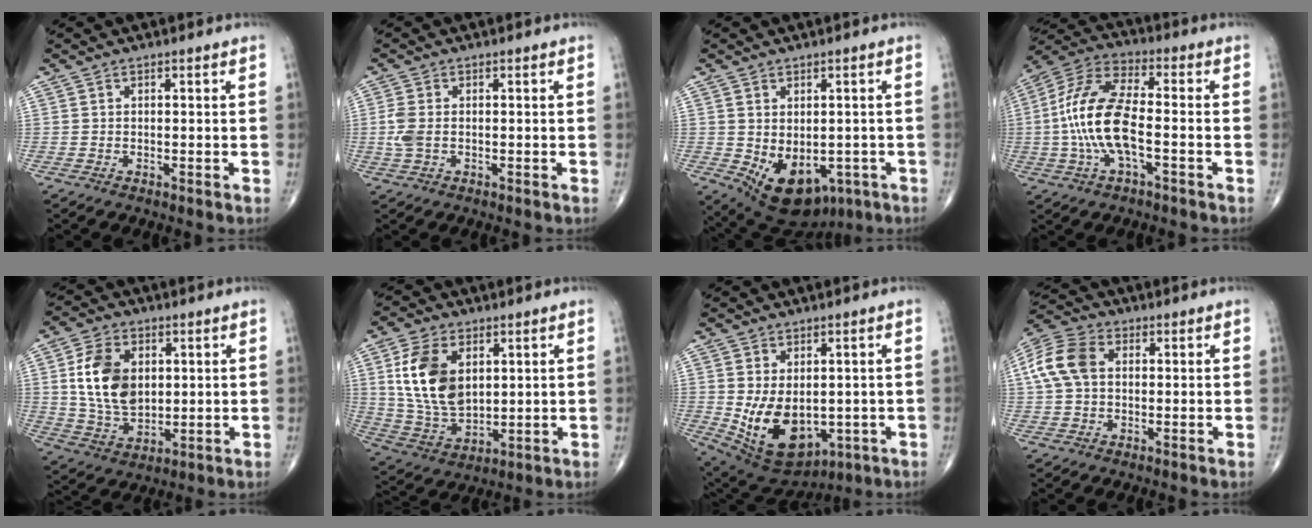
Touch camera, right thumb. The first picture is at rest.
{"total": 3.5, "force": [-0.3, 2.1, 2.8], "torque": [-0.079, 0.002, -0.007]}
{"total": 12.1, "force": [-3.7, 7.9, 8.5], "torque": [-0.107, 0.000, -0.030]}
{"total": 14.8, "force": [-2.4, 5.9, 13.4], "torque": [-0.283, 0.036, -0.050]}
{"total": 13.3, "force": [2.5, 8.8, 9.6], "torque": [-0.159, -0.012, 0.053]}
{"total": 14.9, "force": [4.0, 9.2, 11.0], "torque": [-0.198, -0.018, 0.087]}
{"total": 13.5, "force": [-1.4, 8.7, 10.3], "torque": [-0.158, -0.012, 0.013]}
{"total": 9.6, "force": [1.5, 6.8, 6.7], "torque": [-0.143, 0.025, 0.022]}